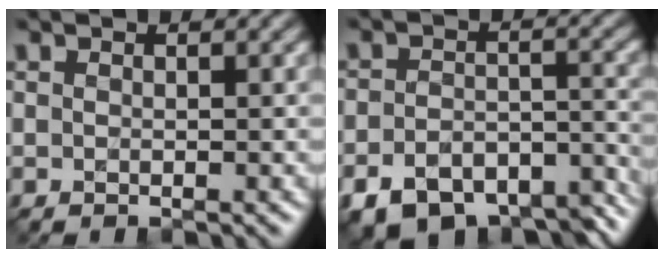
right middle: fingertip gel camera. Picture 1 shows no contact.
{"total": 10.8, "force": [-8.4, 5.2, 4.4], "torque": [-0.077, -0.025, -0.108]}